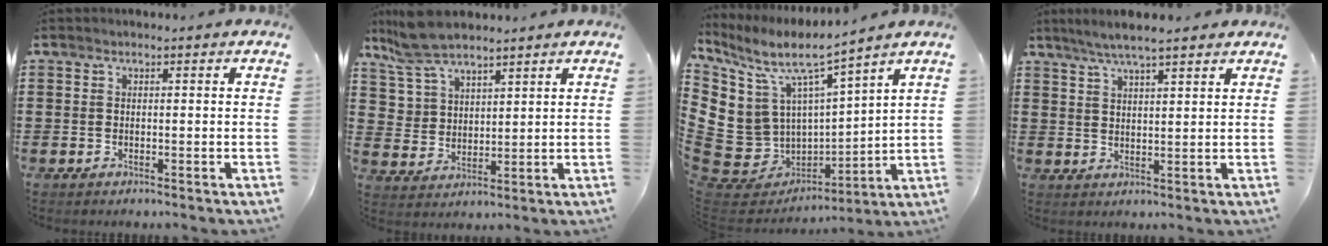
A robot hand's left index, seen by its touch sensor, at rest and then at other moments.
{"total": 7.9, "force": [6.6, 3.2, 3.0], "torque": [-0.085, -0.006, 0.125]}
{"total": 10.9, "force": [5.1, 8.1, 5.3], "torque": [-0.167, -0.048, 0.092]}
{"total": 4.9, "force": [3.9, 0.5, 3.0], "torque": [-0.065, -0.001, 0.069]}